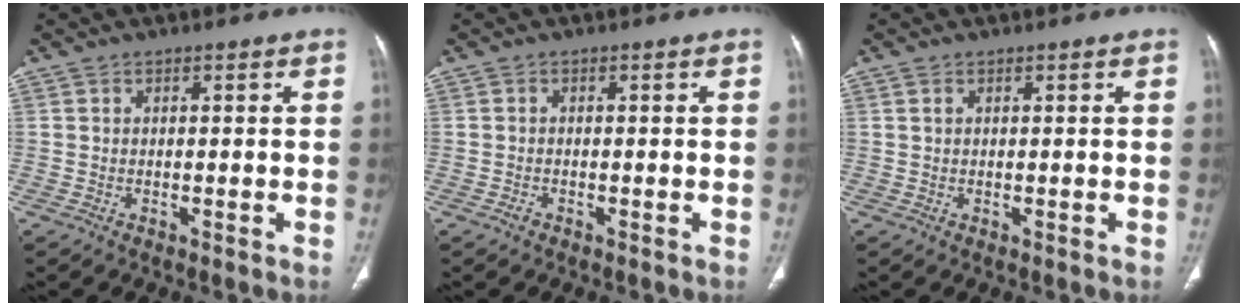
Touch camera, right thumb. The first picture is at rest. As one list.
[{"total": 0.8, "force": [-0.6, 0.5, 0.3], "torque": [-0.004, 0.002, -0.013]}, {"total": 0.7, "force": [0.4, 0.4, 0.5], "torque": [-0.012, 0.005, 0.009]}]